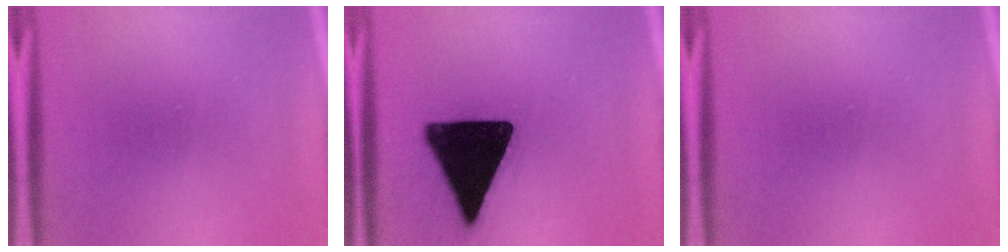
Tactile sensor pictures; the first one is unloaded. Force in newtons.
{"total": 19.8}
{"total": 0.0}